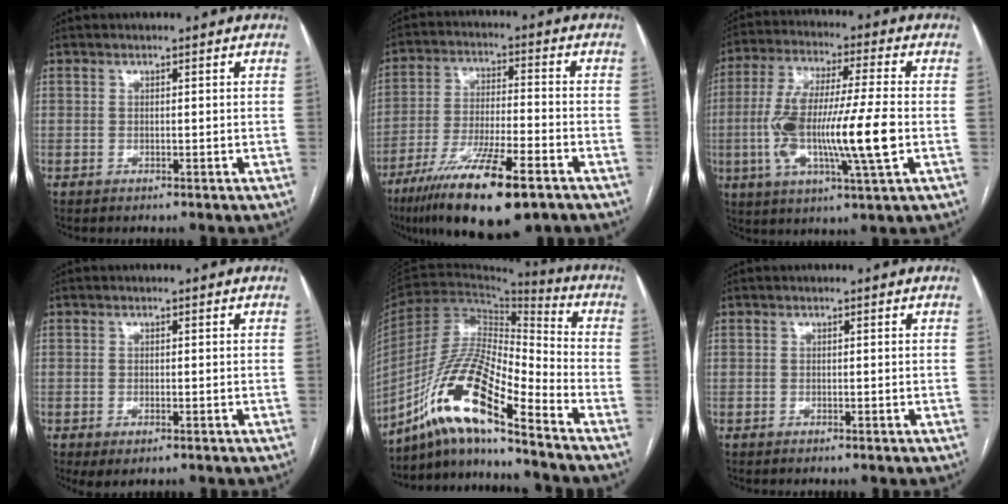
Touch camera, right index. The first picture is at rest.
{"total": 17.1, "force": [-10.8, 2.7, 12.9], "torque": [-0.230, -0.038, -0.187]}
{"total": 16.8, "force": [-2.5, 1.4, 16.5], "torque": [-0.319, -0.004, -0.045]}
{"total": 2.5, "force": [-1.2, 1.0, 2.0], "torque": [-0.032, -0.004, -0.012]}
{"total": 16.2, "force": [-11.0, 1.8, 11.8], "torque": [-0.228, 0.002, -0.201]}
{"total": 0.0}